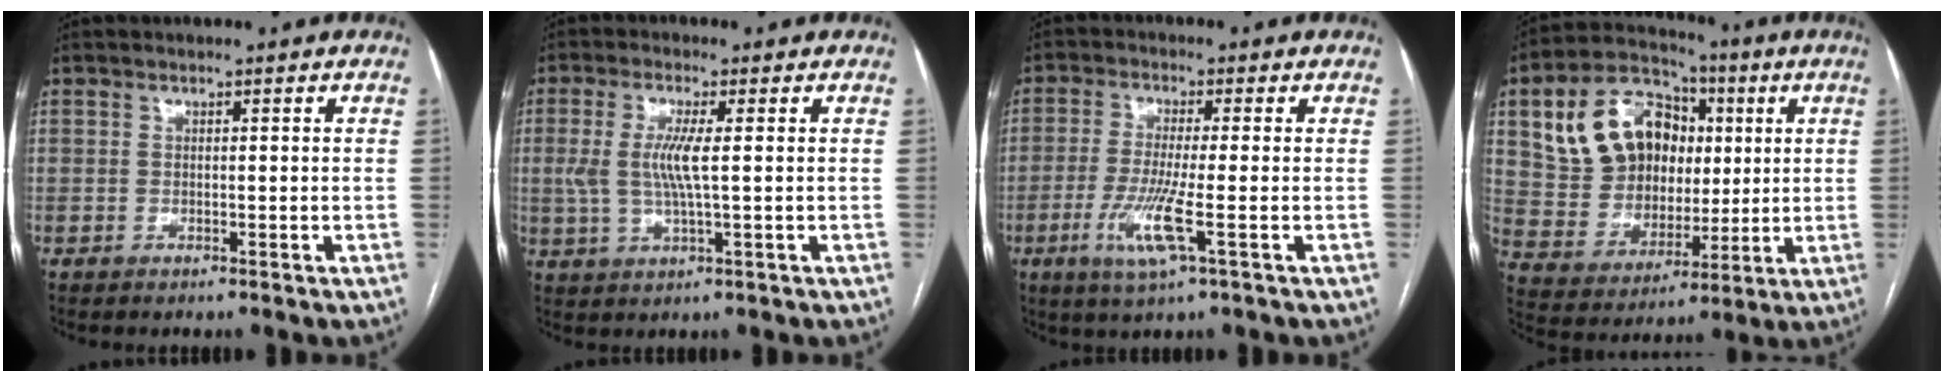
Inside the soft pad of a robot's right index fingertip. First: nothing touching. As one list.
[{"total": 5.8, "force": [0.5, 0.7, 5.7], "torque": [-0.129, 0.001, 0.011]}, {"total": 7.0, "force": [-2.5, -0.1, 6.6], "torque": [-0.136, -0.020, -0.049]}, {"total": 16.4, "force": [5.0, 12.1, 9.9], "torque": [-0.193, 0.049, 0.097]}]